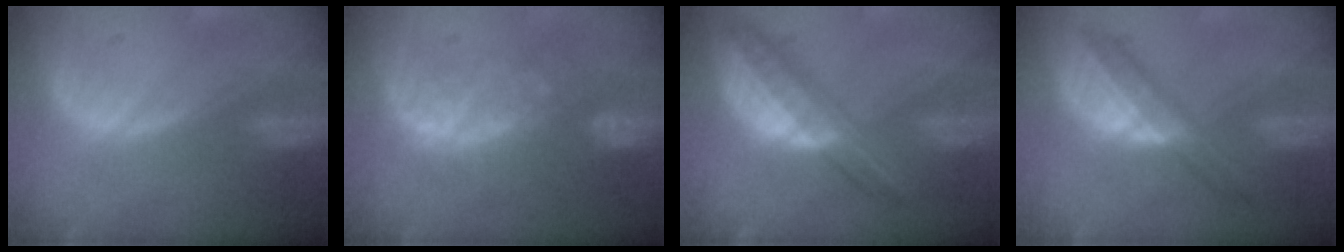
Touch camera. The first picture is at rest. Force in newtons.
{"total": 9.4, "press": 8.1, "slide": 4.7}
{"total": 7.7, "press": 6.5, "slide": 4.1}
{"total": 5.7, "press": 5.5, "slide": 1.3}